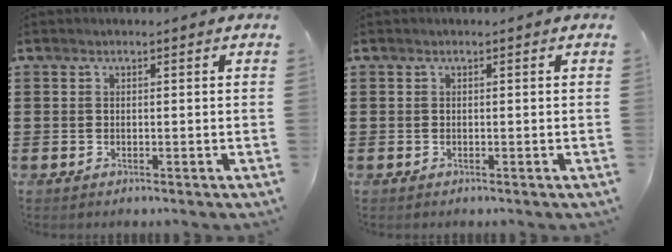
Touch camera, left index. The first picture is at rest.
{"total": 0.0}